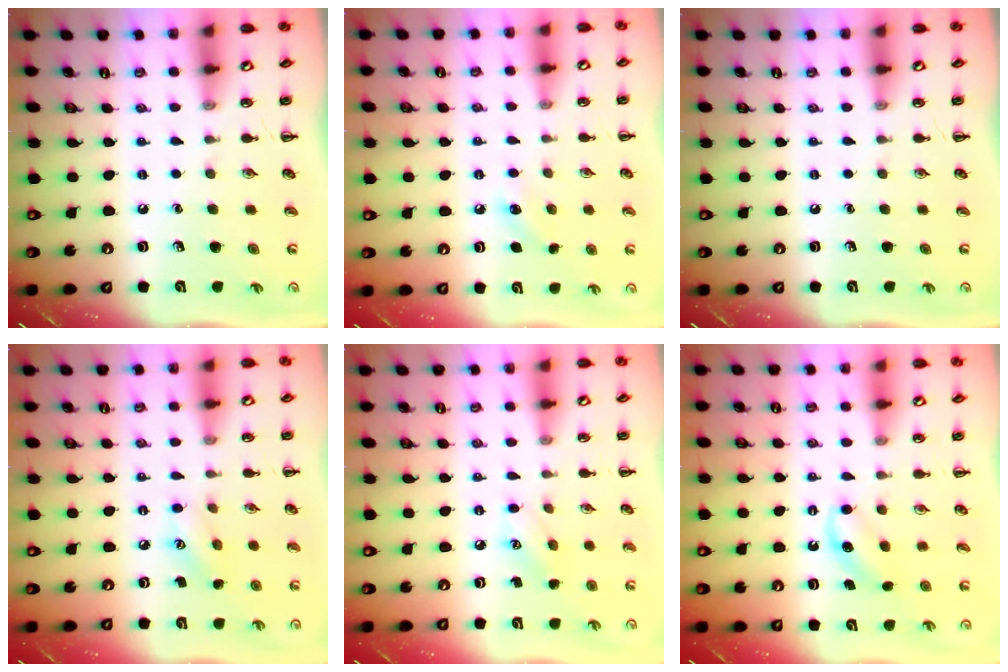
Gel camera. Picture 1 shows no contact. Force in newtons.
{"total": 6.7, "press": 6.4, "slide": 1.7}
{"total": 0.0}
{"total": 6.2, "press": 6.1, "slide": 1.1}
{"total": 5.5, "press": 5.3, "slide": 1.4}
{"total": 4.6, "press": 4.4, "slide": 1.5}